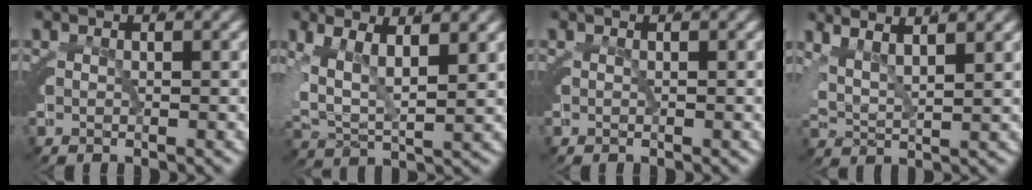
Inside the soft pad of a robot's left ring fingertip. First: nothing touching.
{"total": 7.4, "force": [1.0, 5.2, 5.2], "torque": [-0.116, -0.015, 0.019]}
{"total": 0.0}
{"total": 7.1, "force": [3.3, 4.6, 4.4], "torque": [-0.083, 0.008, 0.045]}